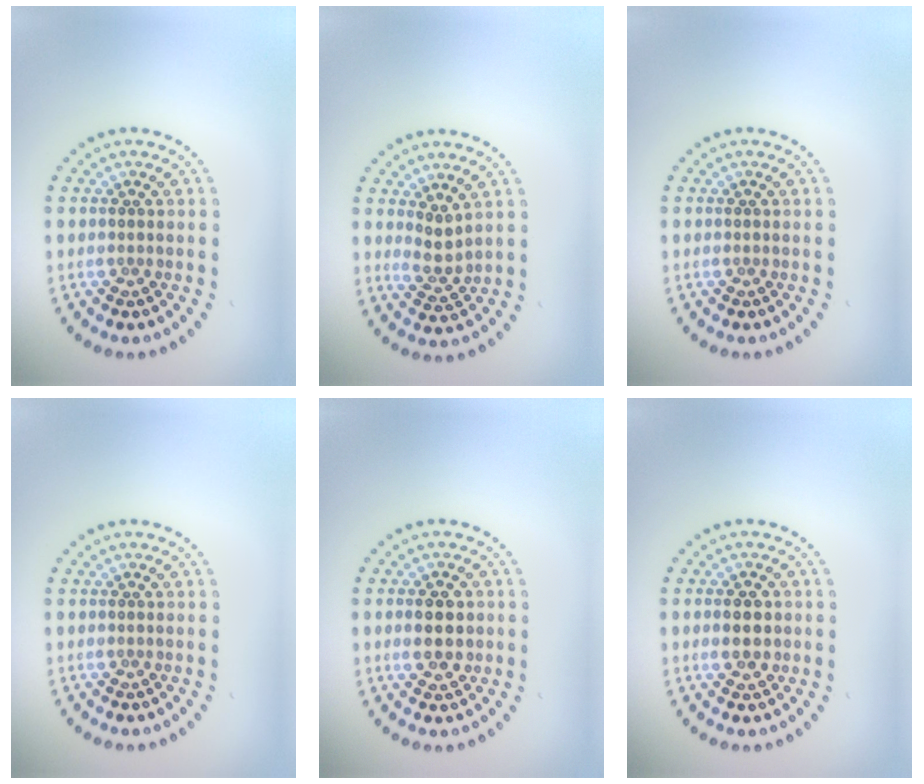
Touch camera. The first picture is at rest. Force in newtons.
{"total": 1.9, "press": 1.4, "slide": 1.2}
{"total": 0.0}
{"total": 0.0}
{"total": 3.0, "press": 3.0, "slide": 0.1}
{"total": 2.8, "press": 2.8, "slide": 0.2}